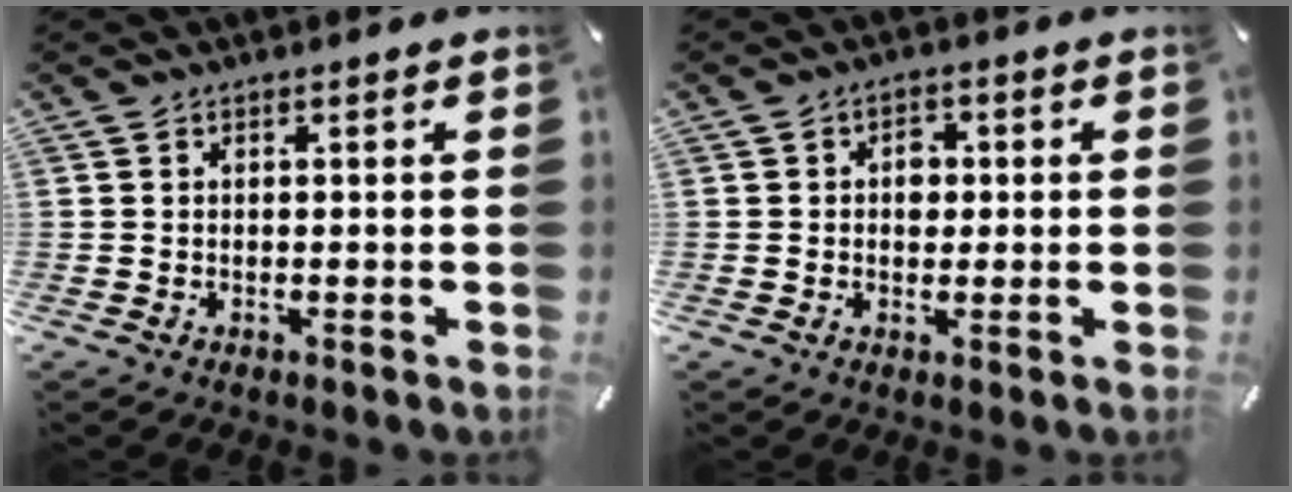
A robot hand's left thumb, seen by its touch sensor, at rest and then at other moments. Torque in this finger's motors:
{"motor_torque": [0.73, 0.84, 0.40, -0.27, 0.00]}